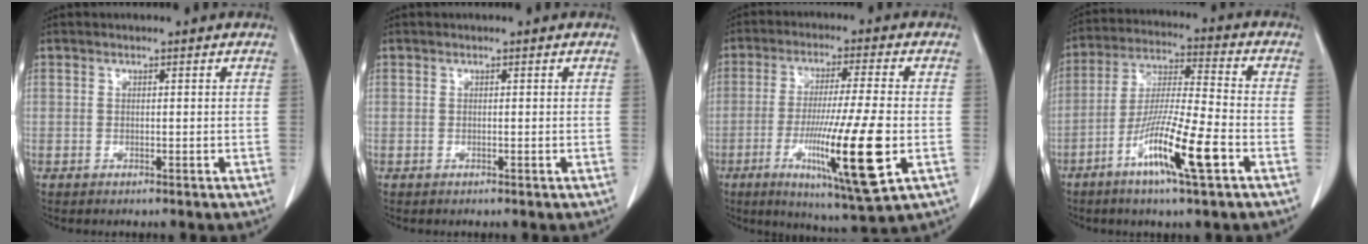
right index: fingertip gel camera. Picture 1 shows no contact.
{"total": 0.0}
{"total": 15.7, "force": [-4.5, 0.1, 15.0], "torque": [-0.271, -0.035, -0.073]}
{"total": 13.0, "force": [-5.9, 0.5, 11.5], "torque": [-0.217, -0.011, -0.111]}